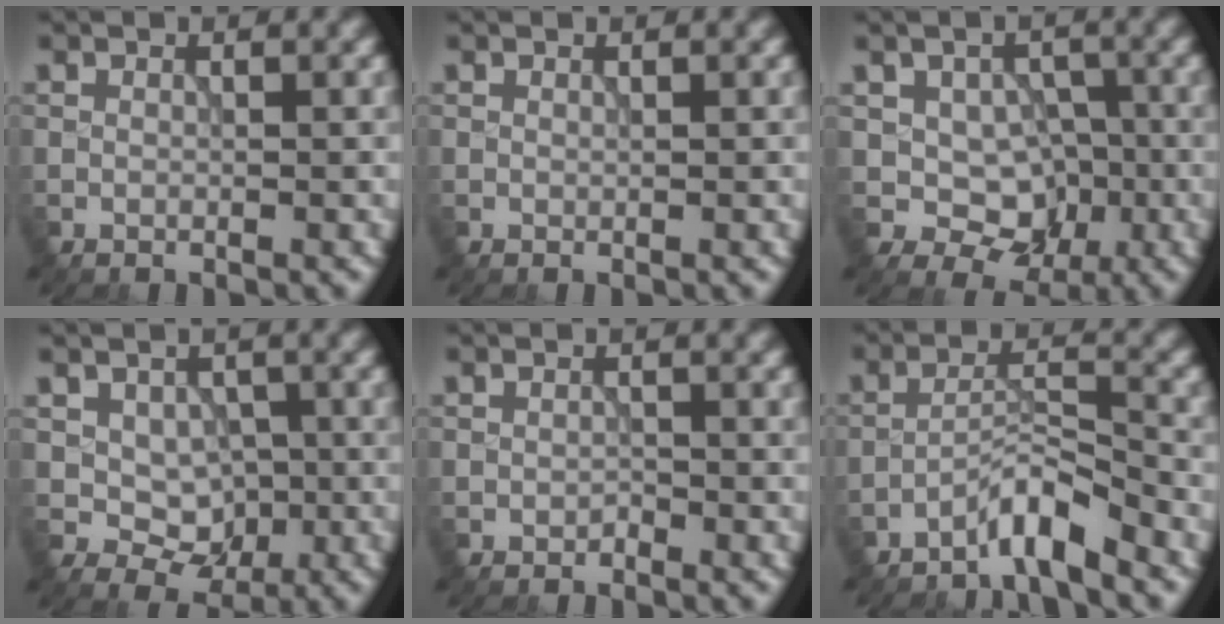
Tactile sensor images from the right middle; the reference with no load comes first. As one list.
[{"total": 0.0}, {"total": 5.2, "force": [-0.6, 4.3, 2.9], "torque": [-0.038, -0.004, -0.011]}, {"total": 4.0, "force": [0.2, 3.2, 2.4], "torque": [-0.034, -0.008, 0.007]}, {"total": 0.5, "force": [-0.4, 0.3, 0.2], "torque": [-0.003, 0.000, -0.007]}, {"total": 3.5, "force": [-2.9, 0.2, 1.9], "torque": [-0.032, 0.013, -0.061]}]